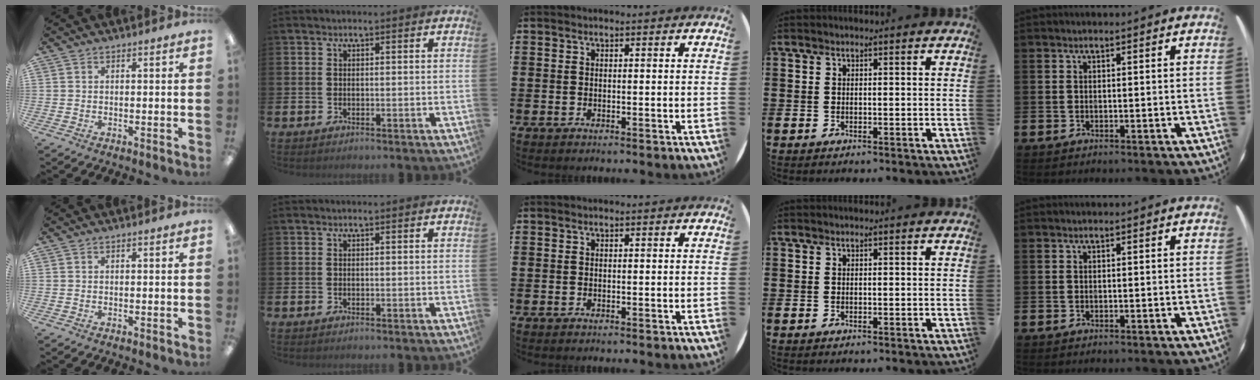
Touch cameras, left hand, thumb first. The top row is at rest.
{}